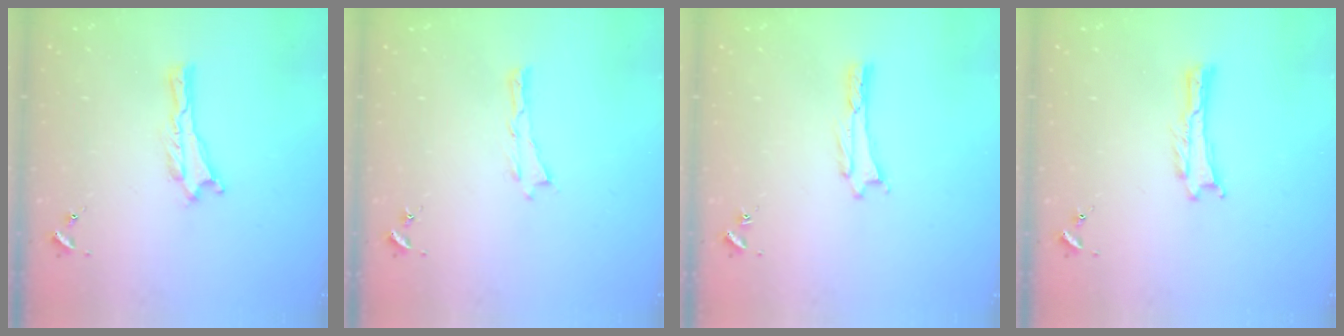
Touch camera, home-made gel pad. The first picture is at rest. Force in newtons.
{"total": 0.0}
{"total": 0.5, "press": 0.5, "slide": 0.2}
{"total": 0.0}